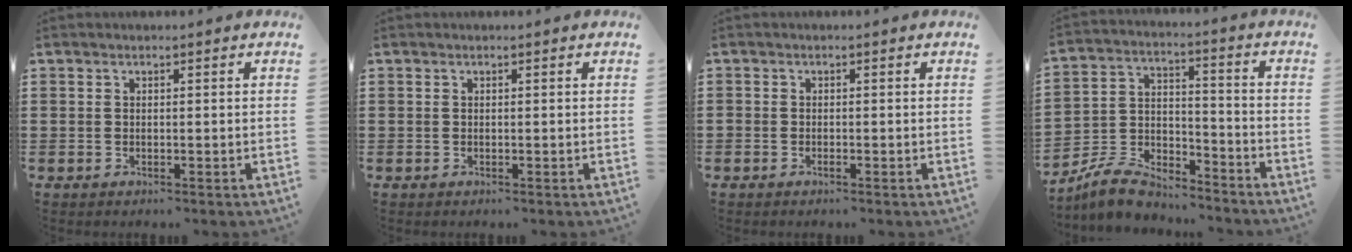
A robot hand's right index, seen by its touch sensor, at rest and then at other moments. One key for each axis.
{"total": 0.0}
{"total": 0.6, "fx": -0.4, "fy": 0.3, "fz": 0.3, "tx": -0.007, "ty": -0.002, "tz": -0.008}
{"total": 7.5, "fx": -6.9, "fy": 2.2, "fz": 1.7, "tx": -0.048, "ty": 0.012, "tz": -0.138}